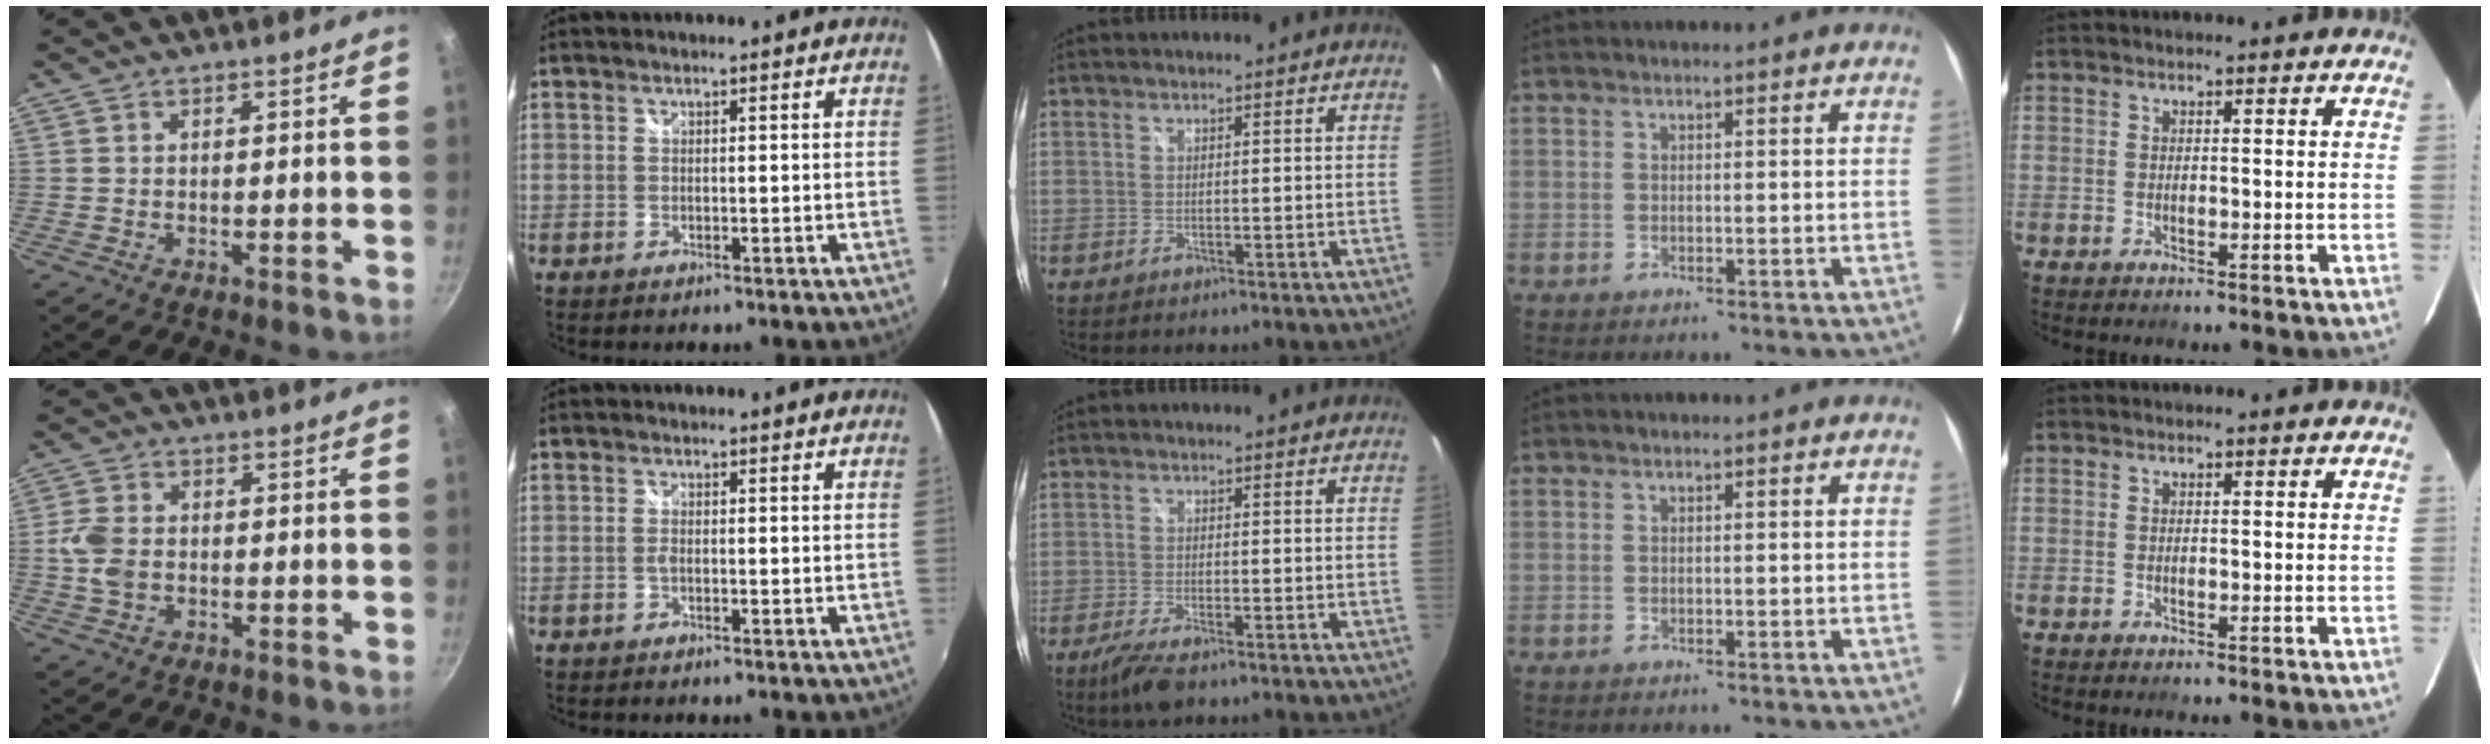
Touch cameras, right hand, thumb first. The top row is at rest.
{"thumb": {"total": 5.7, "force": [-0.4, 4.1, 3.9], "torque": [-0.082, 0.004, -0.011]}, "index": {"total": 0.7, "force": [-0.3, 0.2, 0.6], "torque": [-0.015, 0.004, -0.005]}, "middle": {"total": 5.5, "force": [-3.9, 1.2, 3.7], "torque": [-0.091, -0.020, -0.073]}}